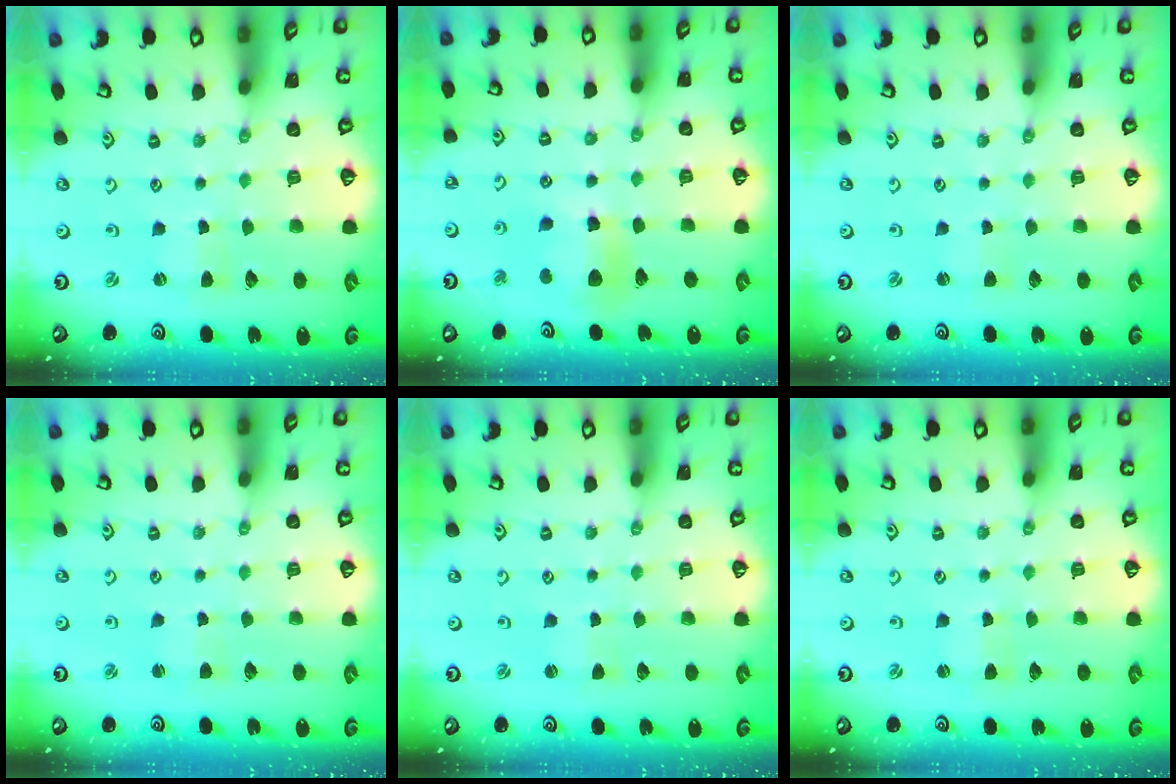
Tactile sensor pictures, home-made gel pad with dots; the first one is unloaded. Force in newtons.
{"total": 10.5, "press": 10.4, "slide": 1.4}
{"total": 1.7, "press": 1.7, "slide": 0.4}
{"total": 1.7, "press": 1.7, "slide": 0.2}
{"total": 1.4, "press": 1.4, "slide": 0.4}
{"total": 0.8, "press": 0.8, "slide": 0.2}